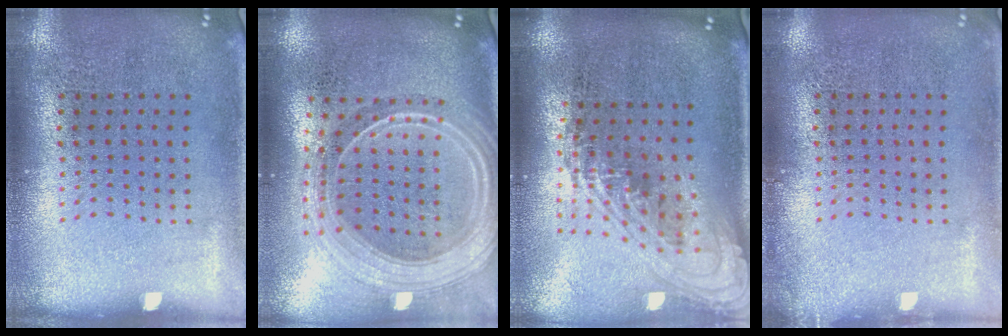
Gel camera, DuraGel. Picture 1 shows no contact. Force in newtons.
{"total": 2.6, "press": 2.2, "slide": 1.4}
{"total": 2.3, "press": 1.7, "slide": 1.6}
{"total": 0.7, "press": 0.7, "slide": 0.1}